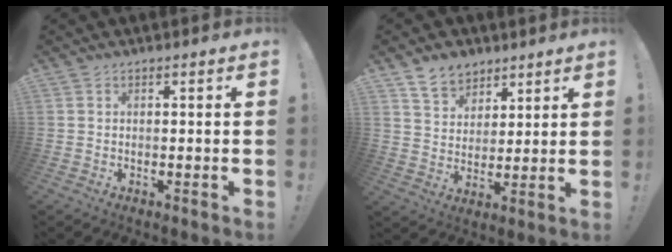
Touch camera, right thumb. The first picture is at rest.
{"total": 8.9, "force": [6.4, 5.8, 2.0], "torque": [-0.037, -0.040, 0.126]}